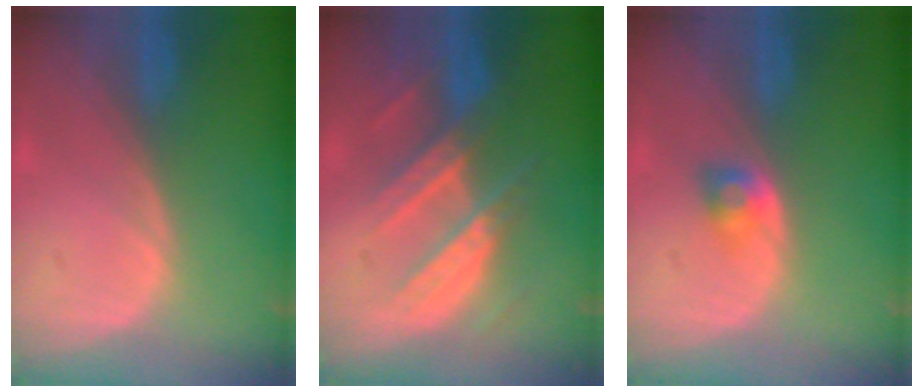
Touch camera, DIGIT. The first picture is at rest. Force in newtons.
{"total": 8.8, "press": 7.8, "slide": 4.0}
{"total": 2.7, "press": 2.4, "slide": 1.1}